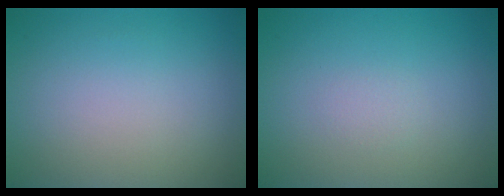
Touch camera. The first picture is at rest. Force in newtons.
{"total": 0.6, "press": 0.6, "slide": 0.0}